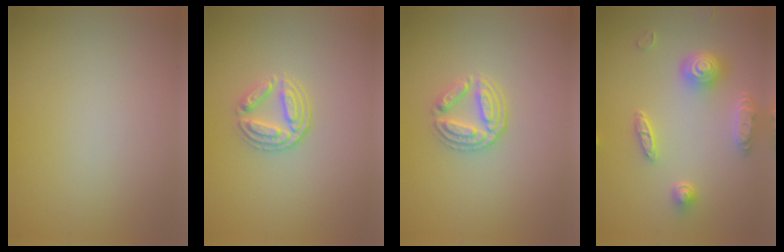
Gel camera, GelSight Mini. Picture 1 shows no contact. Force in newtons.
{"total": 2.6, "press": 2.1, "slide": 1.6}
{"total": 3.1, "press": 2.6, "slide": 1.7}
{"total": 4.8, "press": 3.9, "slide": 2.7}